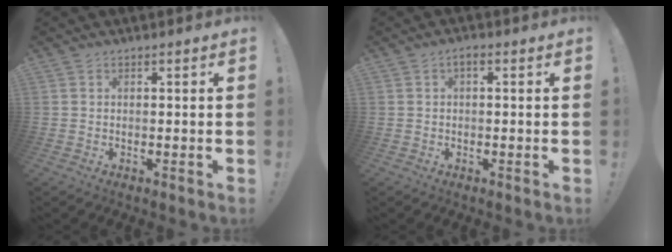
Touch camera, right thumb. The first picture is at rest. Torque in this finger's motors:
{"motor_torque": [-0.22, 0.40, 0.18, 0.17, 0.00]}